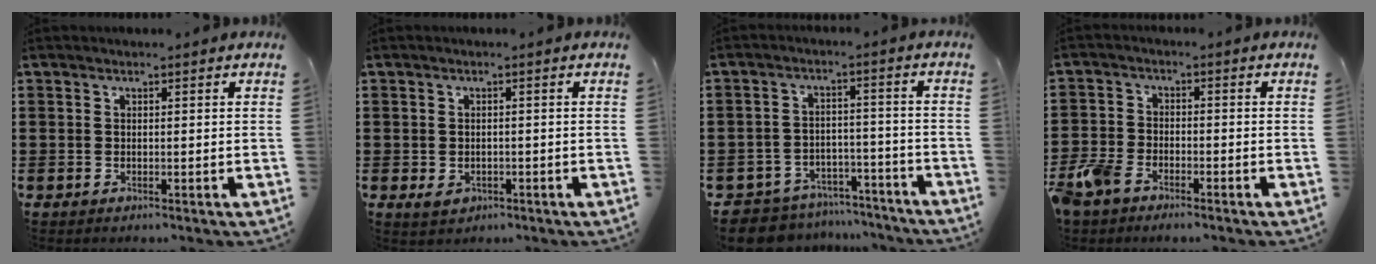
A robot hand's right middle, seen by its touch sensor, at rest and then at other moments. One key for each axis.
{"total": 1.4, "fx": -0.6, "fy": 0.9, "fz": 0.9, "tx": -0.020, "ty": -0.003, "tz": -0.011}
{"total": 7.3, "fx": -7.1, "fy": 1.4, "fz": 0.6, "tx": -0.023, "ty": 0.016, "tz": -0.145}
{"total": 4.4, "fx": -3.6, "fy": 1.9, "fz": 1.7, "tx": -0.064, "ty": -0.003, "tz": -0.081}